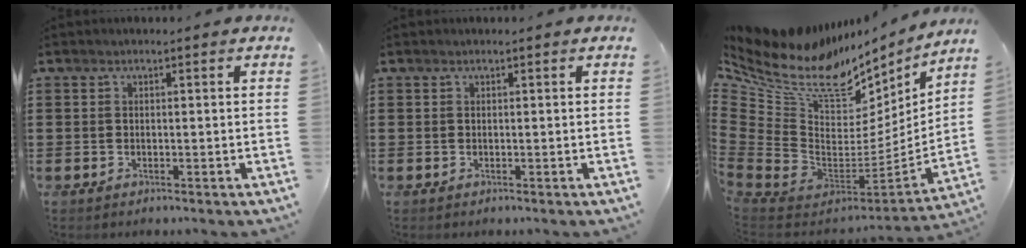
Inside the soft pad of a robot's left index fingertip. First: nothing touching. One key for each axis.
{"total": 0.0}
{"total": 10.1, "fx": 7.3, "fy": 5.4, "fz": 4.3, "tx": -0.134, "ty": -0.076, "tz": 0.125}